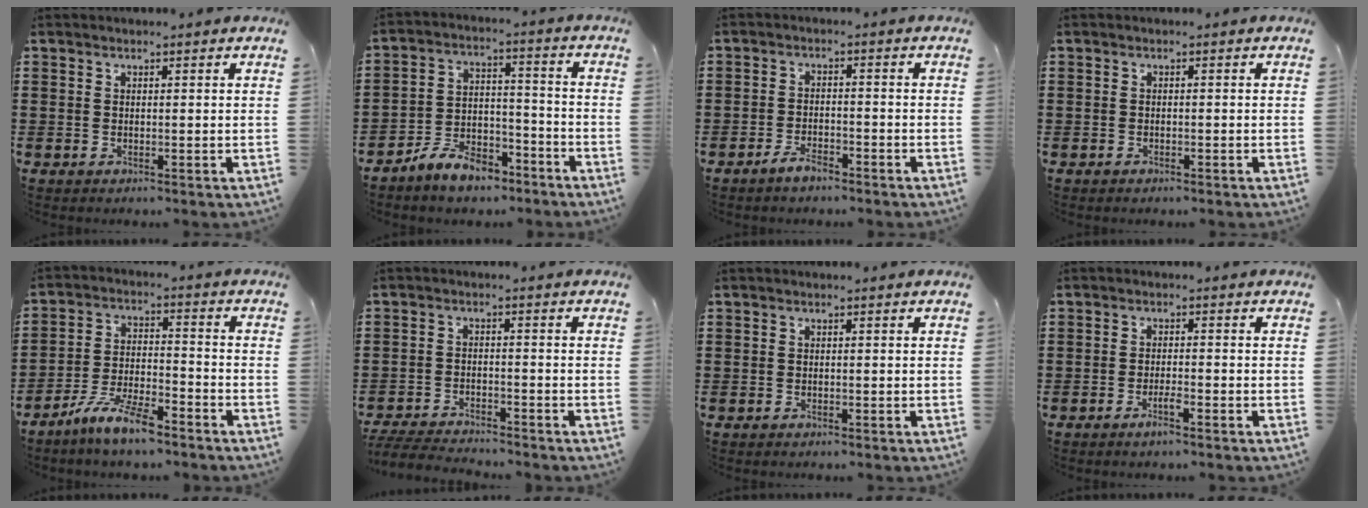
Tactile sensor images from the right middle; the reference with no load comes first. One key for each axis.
{"total": 7.7, "fx": -6.8, "fy": 2.6, "fz": 2.3, "tx": -0.043, "ty": 0.020, "tz": -0.133}
{"total": 3.2, "fx": -2.8, "fy": 1.0, "fz": 1.2, "tx": -0.028, "ty": 0.003, "tz": -0.056}
{"total": 0.9, "fx": -0.8, "fy": 0.4, "fz": 0.0, "tx": -0.001, "ty": -0.001, "tz": -0.018}
{"total": 8.3, "fx": -6.9, "fy": 1.4, "fz": 4.3, "tx": -0.097, "ty": 0.000, "tz": -0.135}
{"total": 4.7, "fx": -4.6, "fy": 0.5, "fz": 0.6, "tx": -0.023, "ty": -0.002, "tz": -0.098}
{"total": 0.7, "fx": -0.7, "fy": 0.3, "fz": 0.0, "tx": -0.001, "ty": -0.002, "tz": -0.014}
{"total": 2.3, "fx": -1.5, "fy": 0.2, "fz": 1.7, "tx": -0.031, "ty": -0.003, "tz": -0.026}